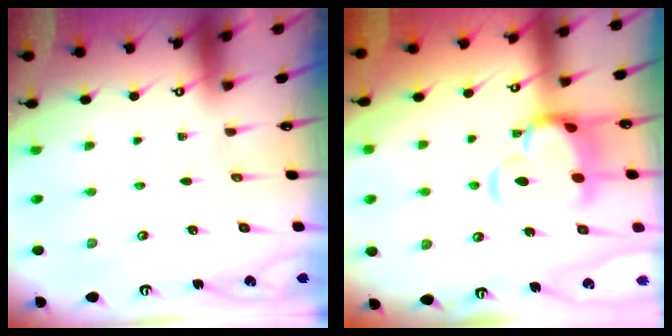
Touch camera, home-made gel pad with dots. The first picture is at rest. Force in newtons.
{"total": 7.1, "press": 6.9, "slide": 1.7}